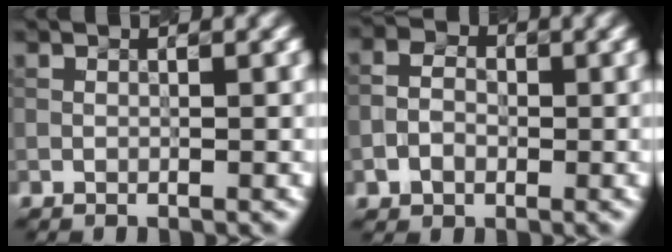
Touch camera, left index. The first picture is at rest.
{"total": 1.9, "force": [-0.7, 1.6, 0.8], "torque": [-0.026, 0.008, -0.009]}